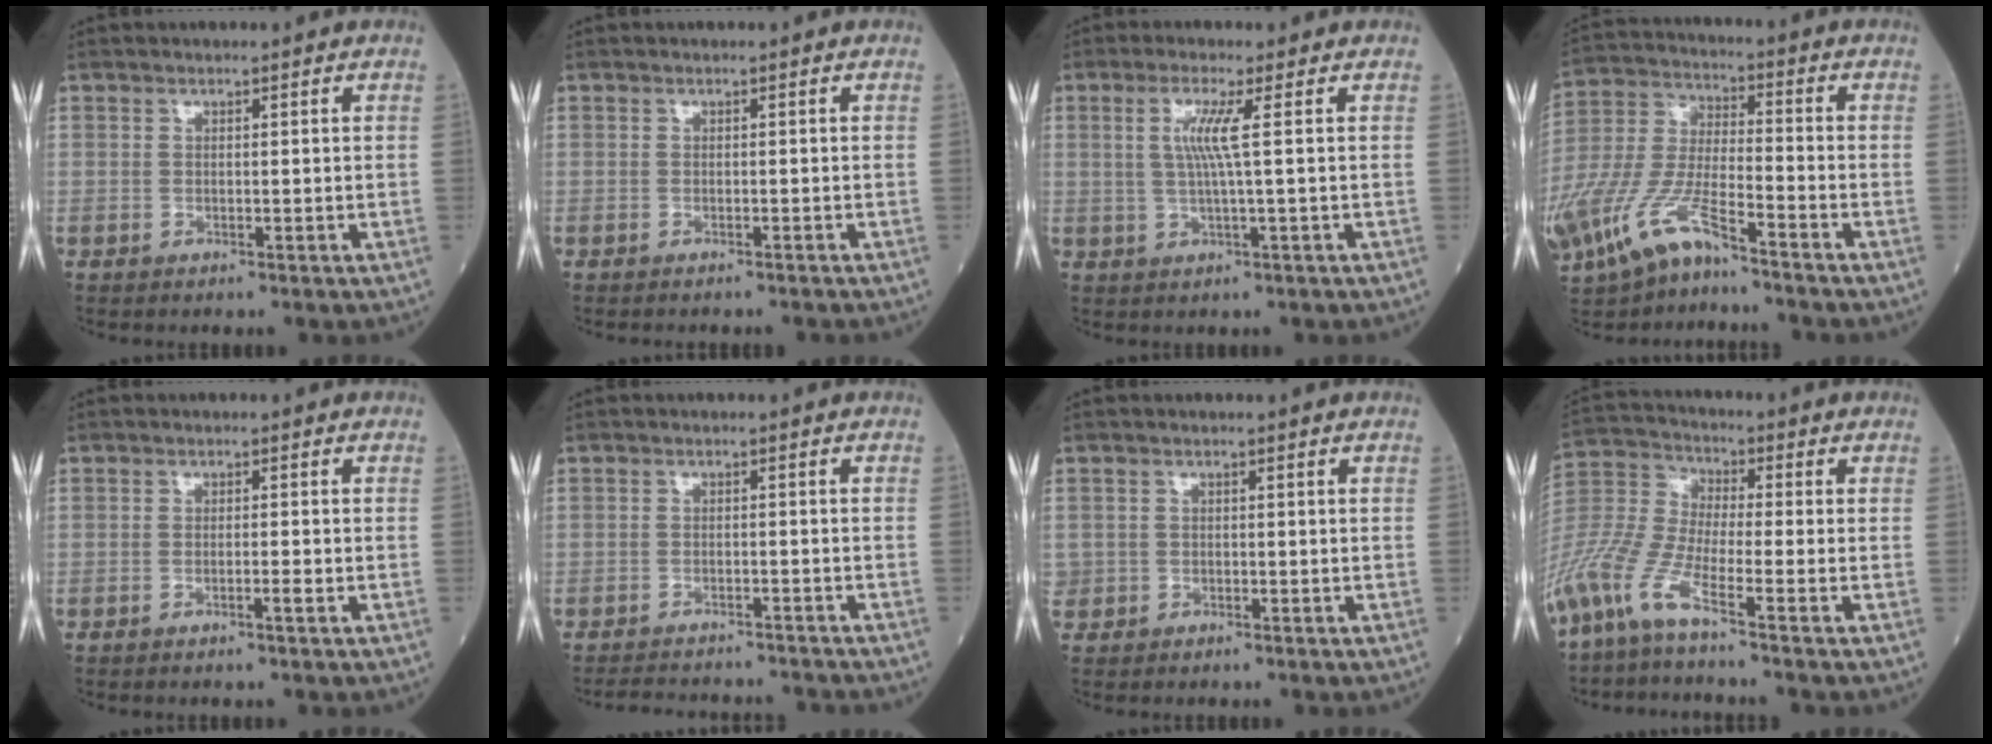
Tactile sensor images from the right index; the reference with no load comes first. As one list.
[{"total": 3.4, "force": [-3.2, 0.7, 0.9], "torque": [-0.012, -0.008, -0.037]}, {"total": 4.3, "force": [0.8, -0.9, 4.2], "torque": [-0.088, 0.000, 0.017]}, {"total": 14.1, "force": [-9.0, 3.9, 10.0], "torque": [-0.231, -0.017, -0.175]}, {"total": 1.1, "force": [-0.6, -0.1, 1.0], "torque": [-0.022, -0.001, -0.008]}, {"total": 10.8, "force": [-10.3, 1.9, 2.7], "torque": [-0.046, 0.000, -0.128]}, {"total": 1.4, "force": [-0.2, 1.3, 0.2], "torque": [0.000, 0.005, -0.002]}, {"total": 12.0, "force": [-7.9, 0.9, 9.0], "torque": [-0.213, -0.010, -0.164]}]